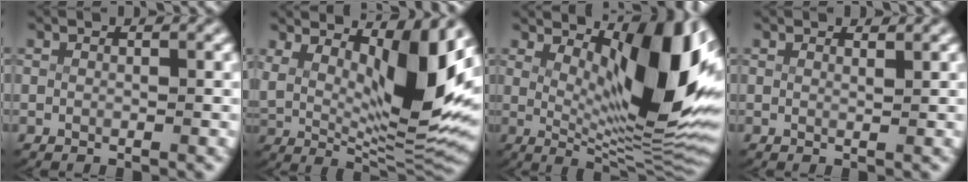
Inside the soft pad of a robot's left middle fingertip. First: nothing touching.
{"total": 11.2, "force": [3.8, 4.9, 9.4], "torque": [-0.152, -0.017, 0.067]}
{"total": 13.2, "force": [3.2, 4.1, 12.1], "torque": [-0.155, -0.010, 0.055]}
{"total": 0.9, "force": [0.9, -0.2, 0.1], "torque": [-0.002, -0.009, 0.018]}